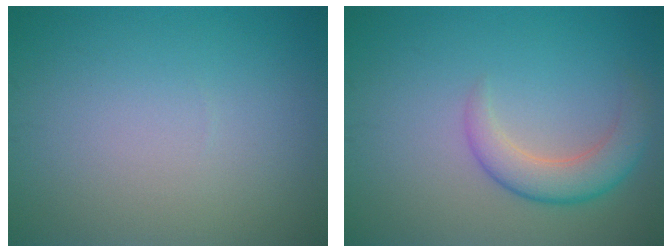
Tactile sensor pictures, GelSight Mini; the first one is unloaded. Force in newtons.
{"total": 3.6, "press": 3.6, "slide": 0.1}